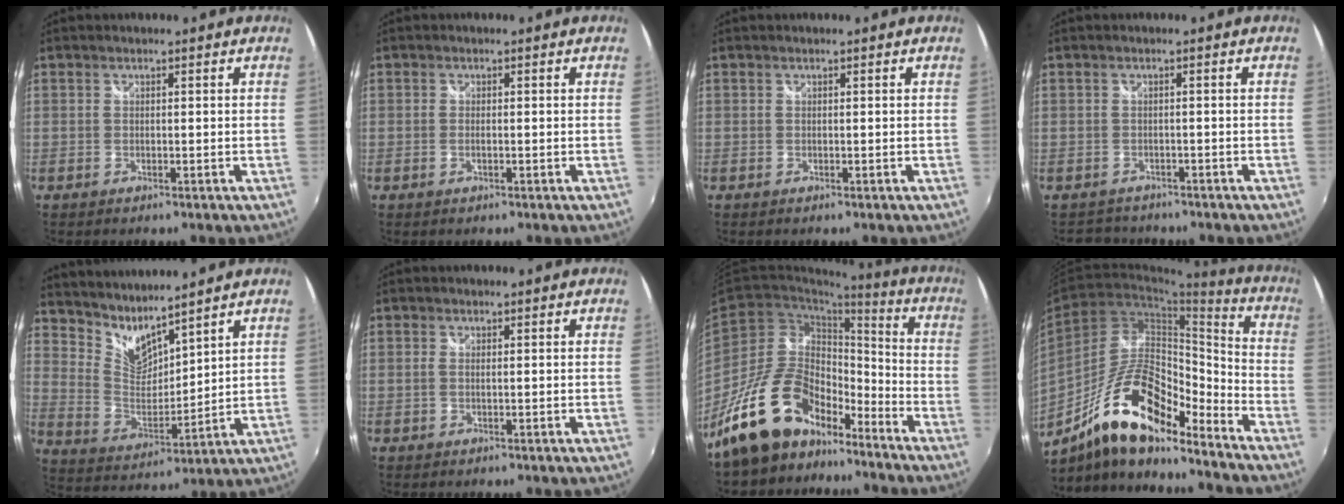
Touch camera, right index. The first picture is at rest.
{"total": 0.9, "force": [-0.3, 0.3, 0.8], "torque": [-0.017, 0.001, -0.005]}
{"total": 0.0}
{"total": 3.1, "force": [-2.5, 1.8, -0.2], "torque": [-0.005, 0.009, -0.043]}
{"total": 8.8, "force": [8.0, 2.2, 3.0], "torque": [-0.059, -0.014, 0.160]}
{"total": 0.7, "force": [0.1, 0.0, 0.7], "torque": [-0.018, 0.003, 0.001]}
{"total": 18.2, "force": [-13.3, 9.3, 8.2], "torque": [-0.156, 0.035, -0.212]}
{"total": 18.5, "force": [-12.7, 5.8, 12.1], "torque": [-0.222, 0.006, -0.227]}